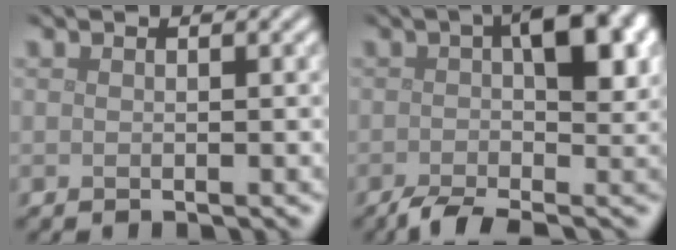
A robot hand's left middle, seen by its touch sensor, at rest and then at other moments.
{"total": 8.5, "force": [-1.2, 3.4, 7.7], "torque": [-0.120, 0.007, -0.037]}